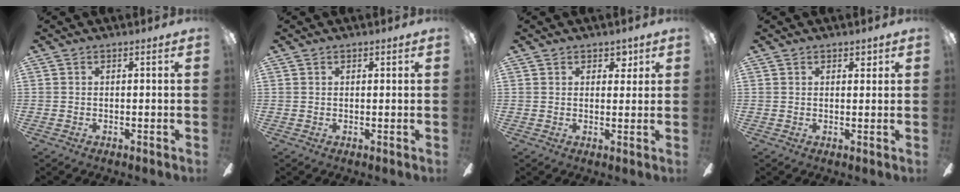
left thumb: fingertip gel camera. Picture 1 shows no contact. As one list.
[{"total": 0.8, "force": [0.5, 0.7, 0.0], "torque": [0.007, 0.000, 0.007]}, {"total": 3.4, "force": [2.1, 2.5, 0.9], "torque": [-0.001, -0.003, 0.034]}, {"total": 1.8, "force": [1.2, 1.2, 0.6], "torque": [-0.004, 0.002, 0.019]}]